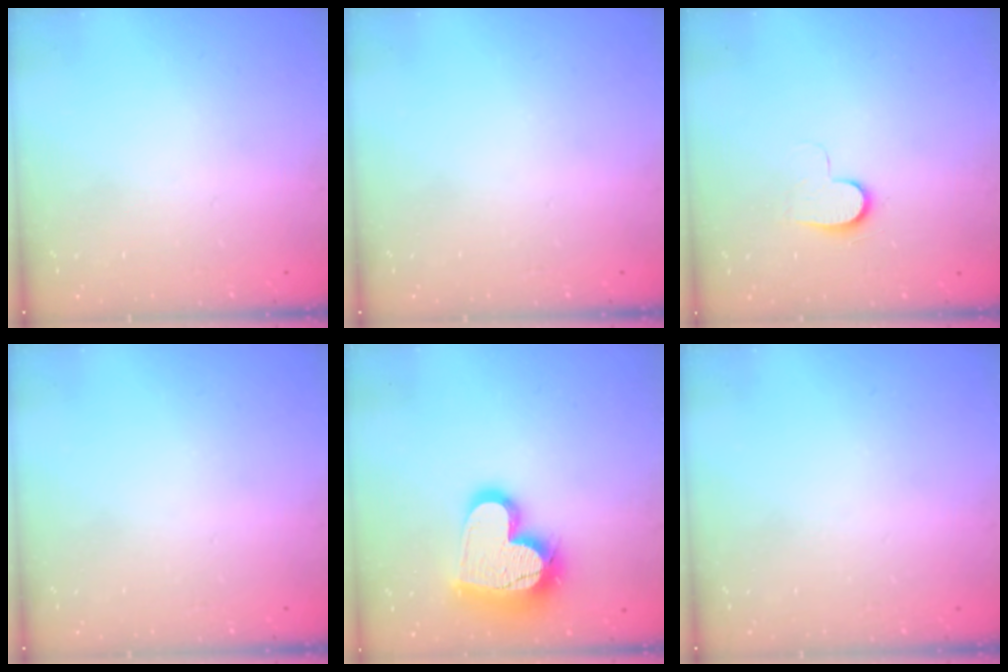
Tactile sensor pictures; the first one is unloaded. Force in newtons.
{"total": 0.0}
{"total": 7.8, "press": 7.8, "slide": 0.7}
{"total": 0.0}
{"total": 20.2, "press": 20.1, "slide": 1.6}
{"total": 0.0}